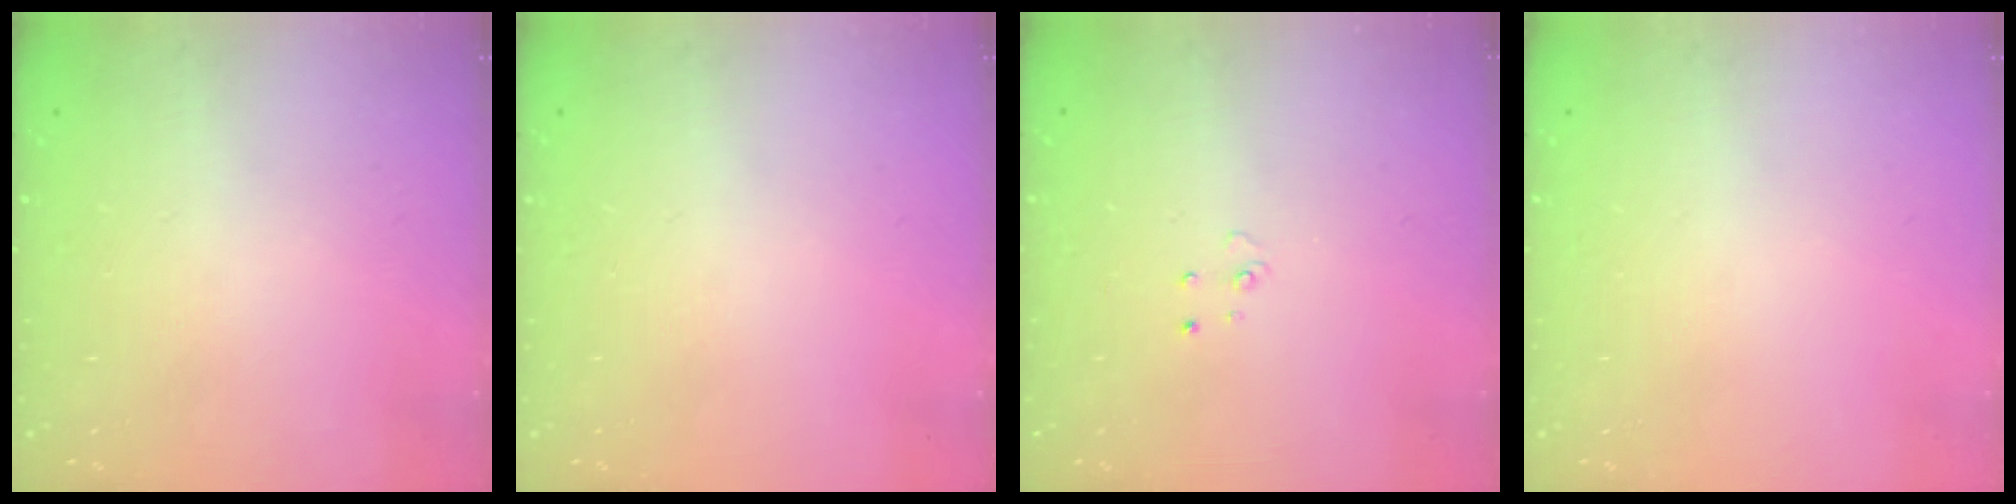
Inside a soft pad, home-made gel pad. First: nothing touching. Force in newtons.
{"total": 0.0}
{"total": 2.7, "press": 2.7, "slide": 0.2}
{"total": 0.0}